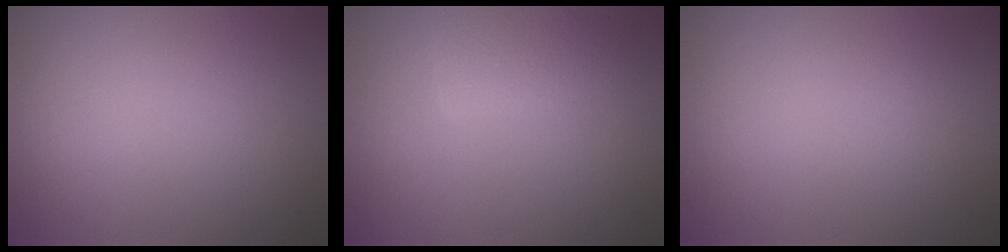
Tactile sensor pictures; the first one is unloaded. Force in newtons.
{"total": 2.8, "press": 2.8, "slide": 0.1}
{"total": 0.0}